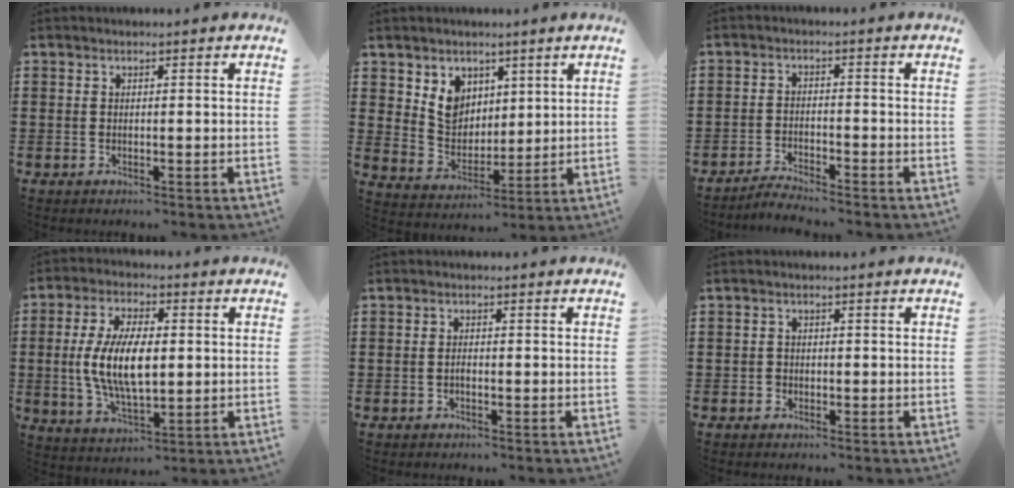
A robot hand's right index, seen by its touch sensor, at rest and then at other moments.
{"total": 6.3, "force": [3.5, 5.0, 1.4], "torque": [-0.050, 0.000, 0.066]}
{"total": 2.7, "force": [-2.7, -0.1, 0.2], "torque": [-0.008, 0.003, -0.056]}
{"total": 10.2, "force": [0.1, 4.6, 9.1], "torque": [-0.200, 0.002, -0.005]}
{"total": 0.8, "force": [-0.3, 0.5, 0.6], "torque": [-0.014, -0.002, -0.006]}
{"total": 1.0, "force": [-0.4, 0.8, 0.2], "torque": [-0.006, 0.002, -0.010]}